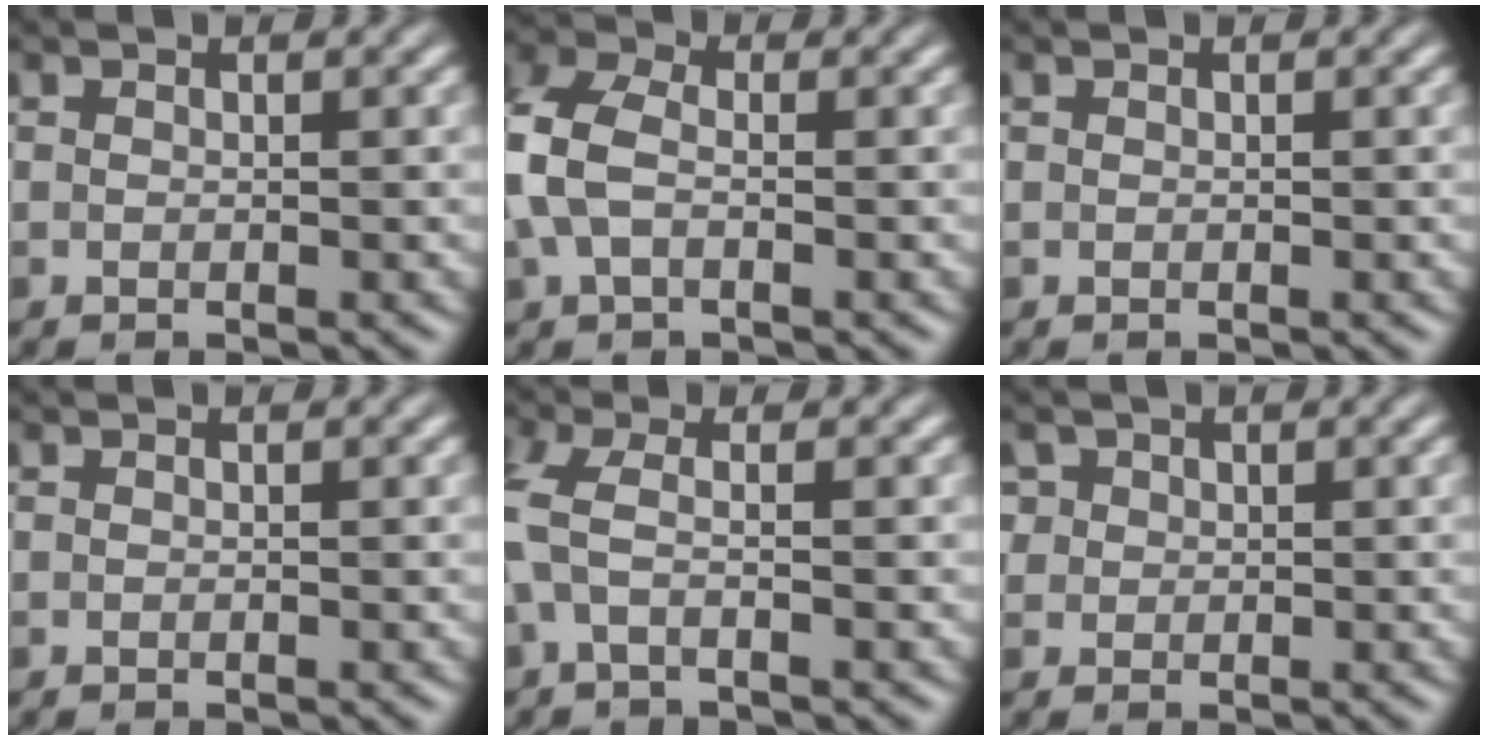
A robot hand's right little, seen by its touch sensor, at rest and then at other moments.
{"total": 4.7, "force": [-0.2, 3.0, 3.6], "torque": [-0.097, 0.012, -0.012]}
{"total": 0.0}
{"total": 0.0}
{"total": 2.6, "force": [-0.3, 0.7, 2.5], "torque": [-0.072, 0.008, -0.010]}
{"total": 4.3, "force": [2.2, 3.3, 1.7], "torque": [-0.030, 0.018, 0.025]}